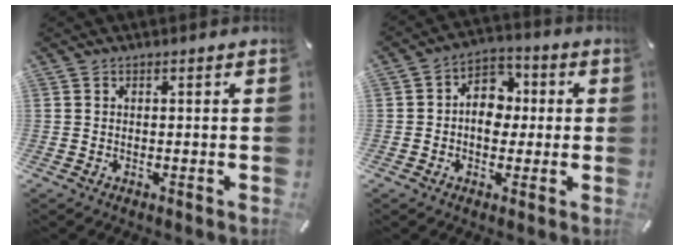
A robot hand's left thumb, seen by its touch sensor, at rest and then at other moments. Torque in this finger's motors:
{"motor_torque": [-0.12, 0.77, 0.54, -0.57, 0.25]}